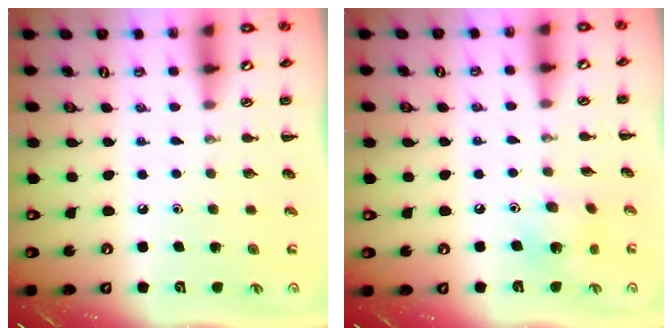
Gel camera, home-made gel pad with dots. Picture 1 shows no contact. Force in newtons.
{"total": 5.2, "press": 5.1, "slide": 1.1}